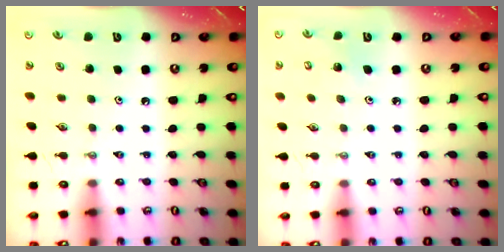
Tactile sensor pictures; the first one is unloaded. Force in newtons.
{"total": 3.1, "press": 3.0, "slide": 0.3}